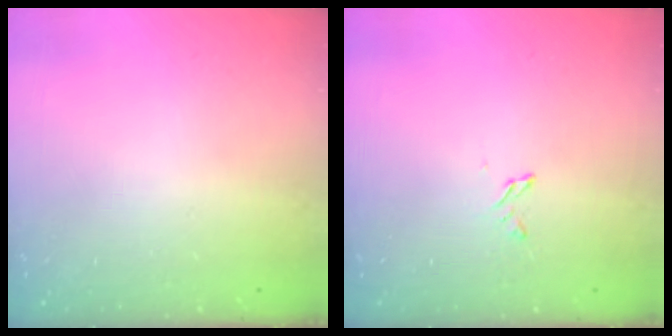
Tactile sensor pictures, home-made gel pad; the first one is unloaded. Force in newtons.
{"total": 2.6, "press": 2.6, "slide": 0.3}